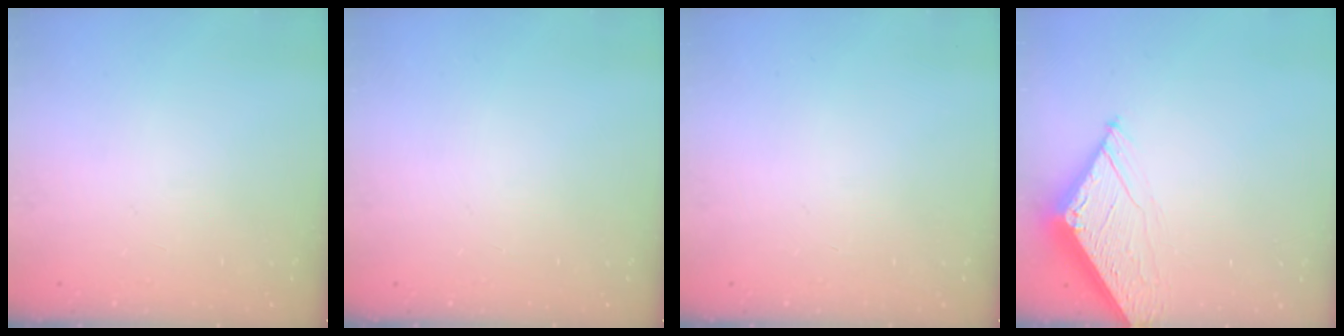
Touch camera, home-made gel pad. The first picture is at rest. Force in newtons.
{"total": 0.0}
{"total": 0.0}
{"total": 6.3, "press": 6.2, "slide": 0.9}